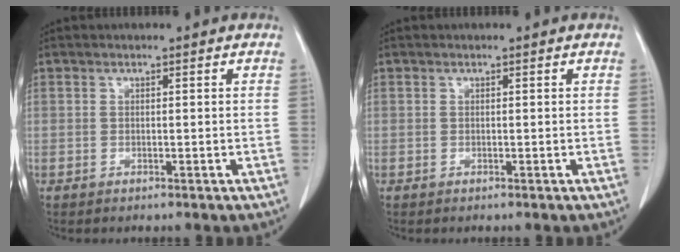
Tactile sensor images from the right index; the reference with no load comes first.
{"total": 0.0}